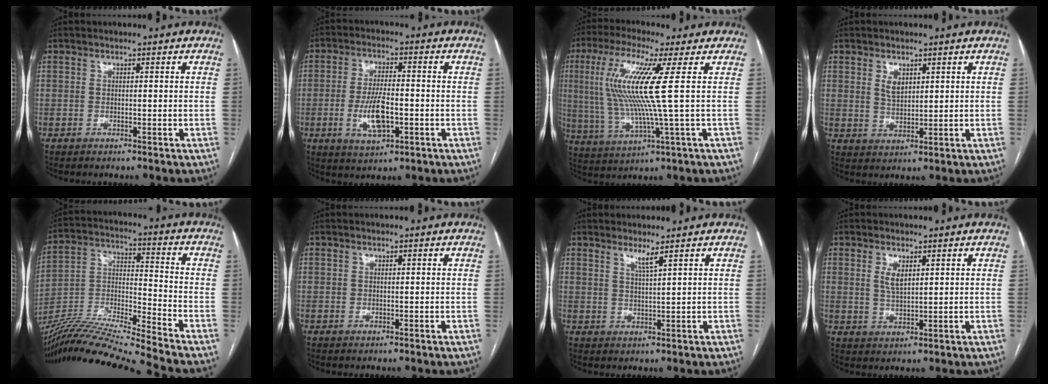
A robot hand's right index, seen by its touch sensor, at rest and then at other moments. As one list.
[{"total": 7.5, "force": [-1.8, 2.6, 6.8], "torque": [-0.140, -0.001, -0.025]}, {"total": 13.2, "force": [2.4, -0.7, 13.0], "torque": [-0.286, -0.001, 0.042]}, {"total": 3.2, "force": [1.5, 1.8, 2.1], "torque": [-0.042, -0.002, 0.034]}, {"total": 19.9, "force": [-18.0, -2.6, 8.2], "torque": [-0.166, -0.009, -0.325]}, {"total": 0.0}, {"total": 2.2, "force": [1.7, -0.6, 1.2], "torque": [-0.030, -0.012, 0.037]}, {"total": 3.2, "force": [1.4, 1.2, 2.6], "torque": [-0.057, -0.002, 0.032]}]